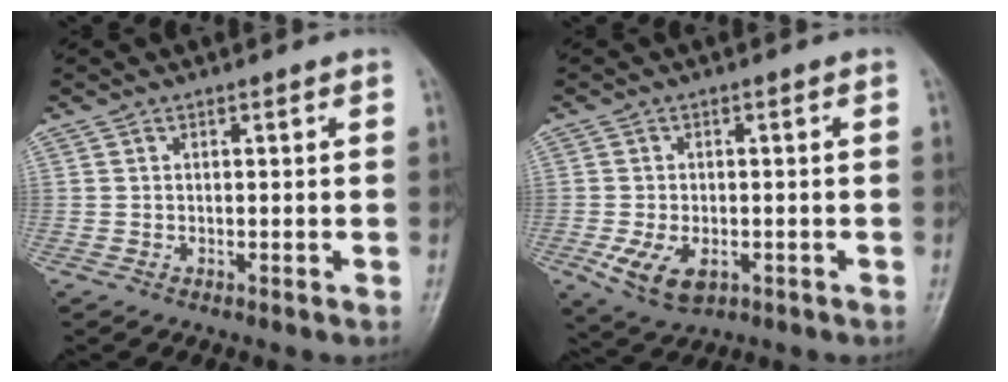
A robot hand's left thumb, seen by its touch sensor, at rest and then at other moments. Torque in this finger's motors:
{"motor_torque": [-0.11, 0.71, 0.65, 0.09, 0.19]}